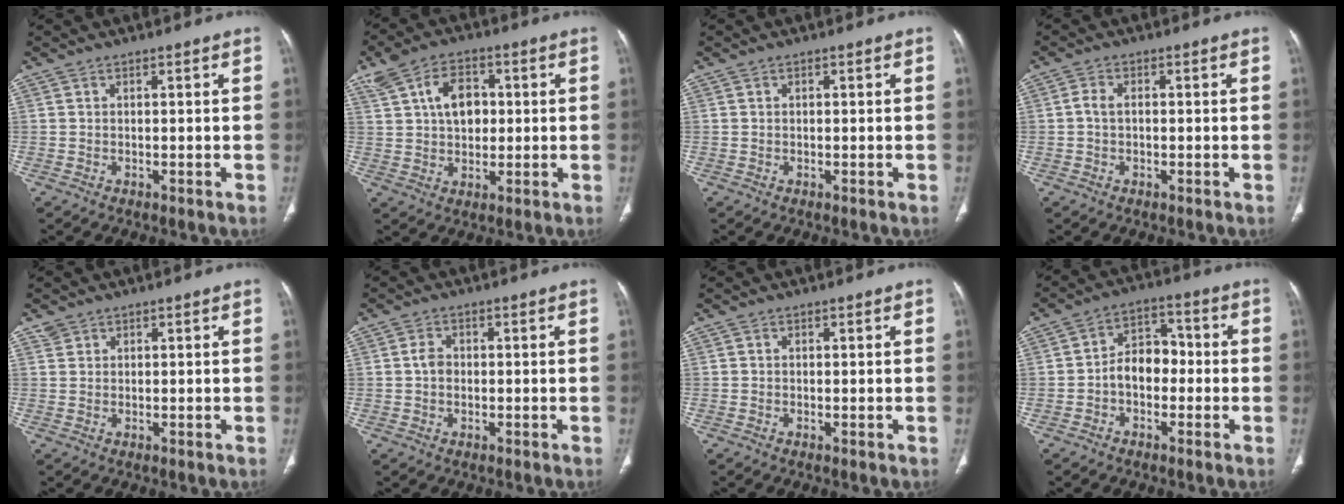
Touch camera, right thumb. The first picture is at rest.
{"total": 9.1, "force": [2.1, 6.2, 6.4], "torque": [-0.093, 0.005, 0.039]}
{"total": 0.0}
{"total": 2.3, "force": [-0.1, 1.5, 1.8], "torque": [-0.035, 0.011, -0.004]}
{"total": 1.2, "force": [0.8, 0.9, 0.1], "torque": [0.010, -0.002, 0.011]}
{"total": 2.6, "force": [0.0, 2.0, 1.7], "torque": [-0.028, 0.007, -0.005]}
{"total": 0.0}
{"total": 7.5, "force": [-1.4, 5.3, 5.1], "torque": [-0.054, 0.036, -0.035]}